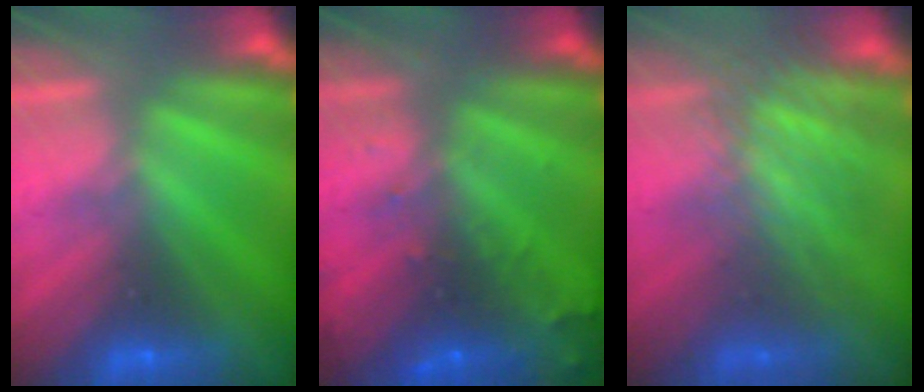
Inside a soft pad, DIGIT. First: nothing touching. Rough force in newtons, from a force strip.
{"total": 7.8}
{"total": 2.9}